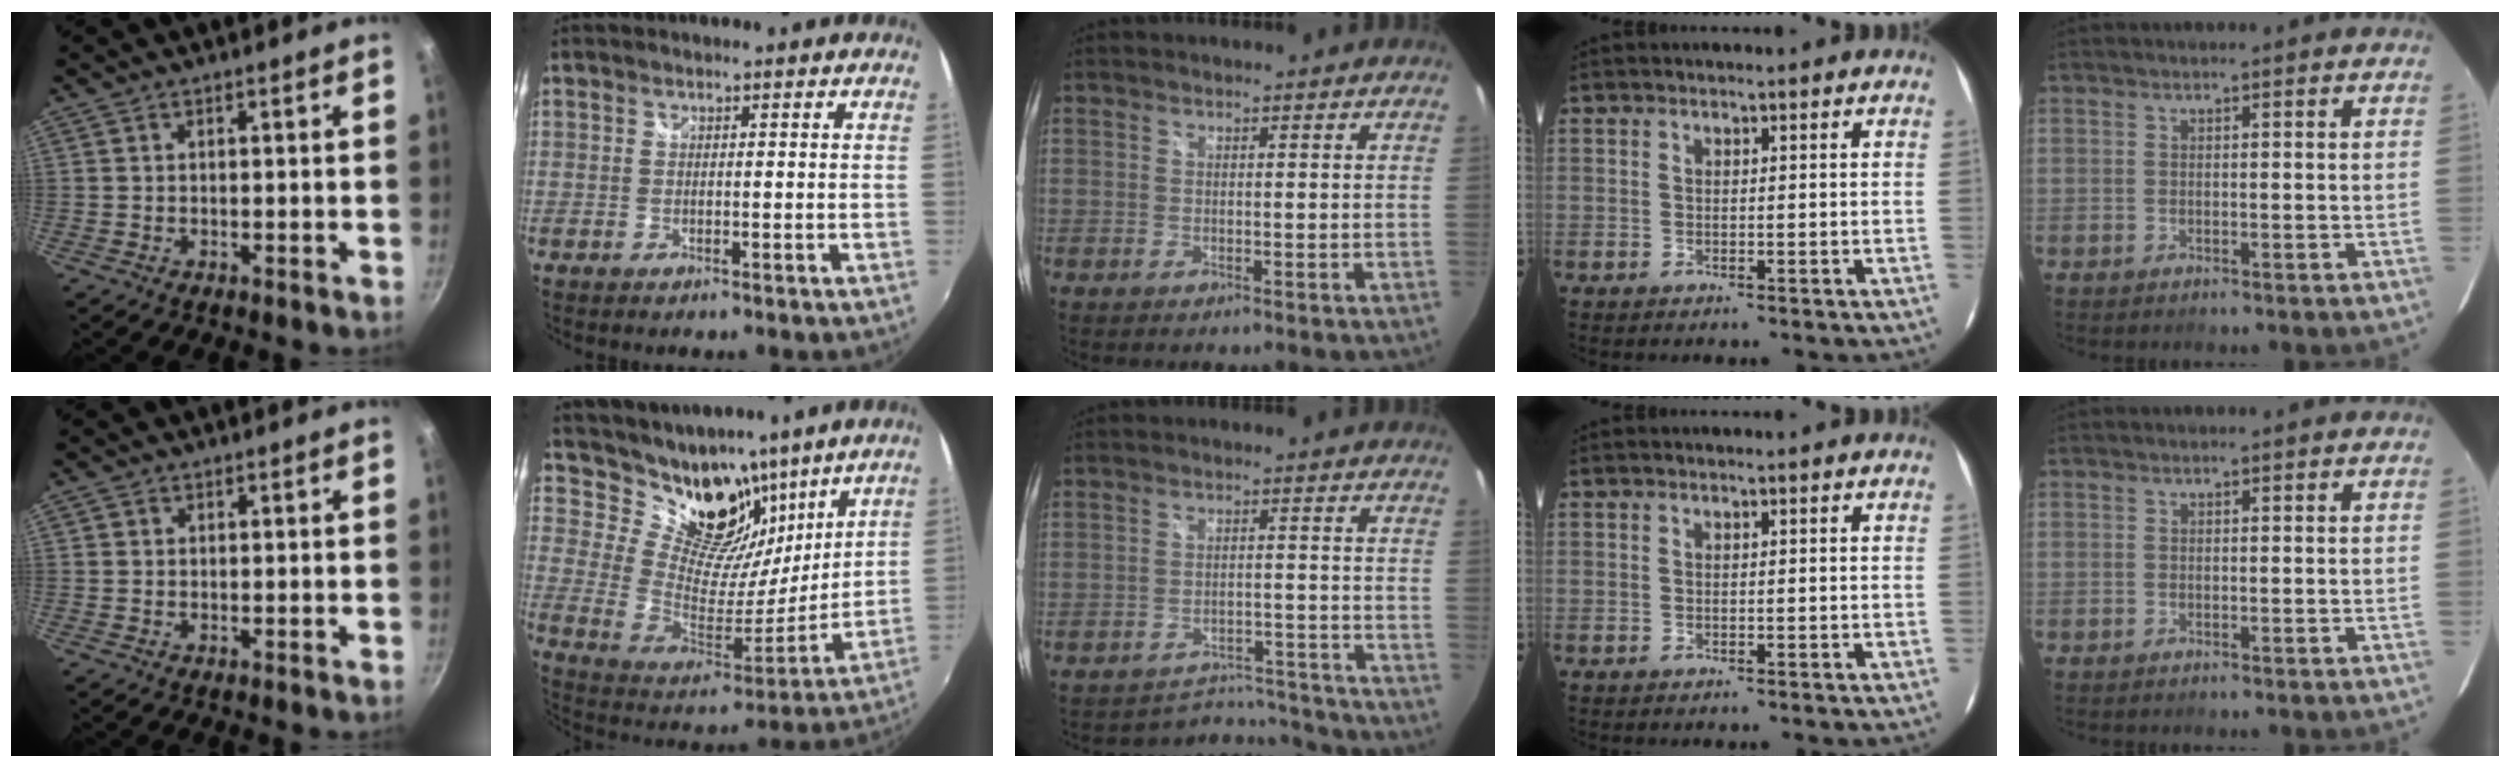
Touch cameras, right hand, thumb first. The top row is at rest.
{"thumb": {"total": 0.7, "force": [0.3, 0.7, 0.1], "torque": [0.001, 0.001, 0.001]}, "index": {"total": 18.4, "force": [13.4, 9.6, 8.3], "torque": [-0.156, -0.008, 0.241]}, "middle": {"total": 10.1, "force": [-9.9, 2.1, -0.2], "torque": [0.000, 0.030, -0.137]}}